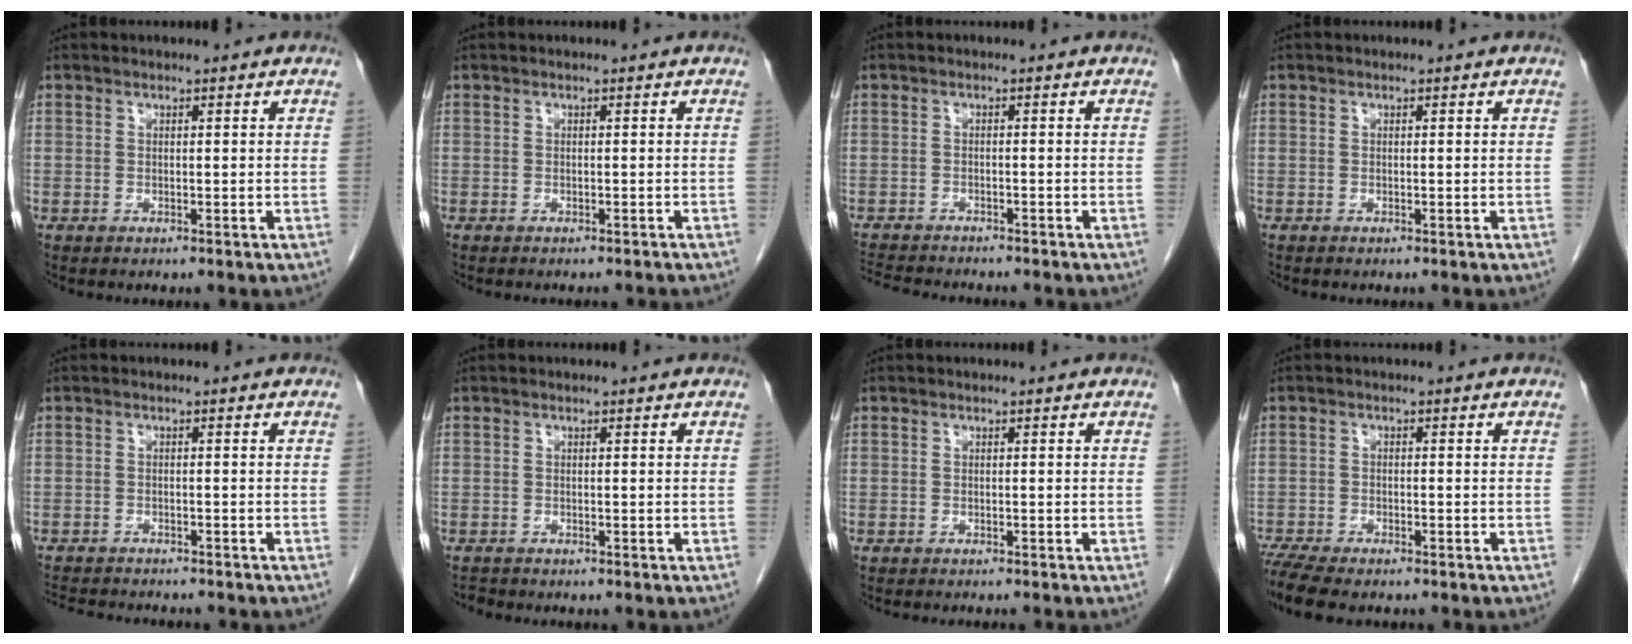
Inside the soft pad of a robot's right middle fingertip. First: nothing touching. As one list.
[{"total": 3.0, "force": [-2.9, 0.3, 0.9], "torque": [-0.015, -0.009, -0.034]}, {"total": 8.0, "force": [-7.4, 1.2, 2.8], "torque": [-0.045, -0.007, -0.114]}, {"total": 0.0}, {"total": 8.2, "force": [-7.6, 1.6, 2.7], "torque": [-0.043, -0.005, -0.108]}, {"total": 0.7, "force": [-0.7, 0.0, -0.2], "torque": [-0.002, -0.005, -0.012]}, {"total": 2.2, "force": [-2.0, -0.1, 1.0], "torque": [-0.012, 0.000, -0.025]}, {"total": 7.2, "force": [-6.0, 1.7, 3.6], "torque": [-0.066, -0.012, -0.101]}]